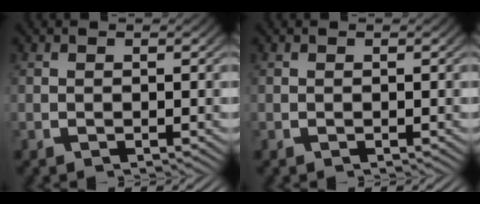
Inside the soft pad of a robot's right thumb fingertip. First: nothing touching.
{"total": 0.0}